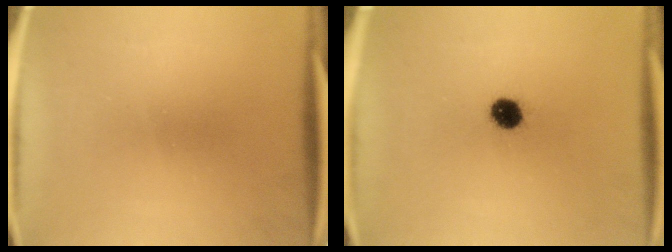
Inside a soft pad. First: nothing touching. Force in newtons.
{"total": 5.0}